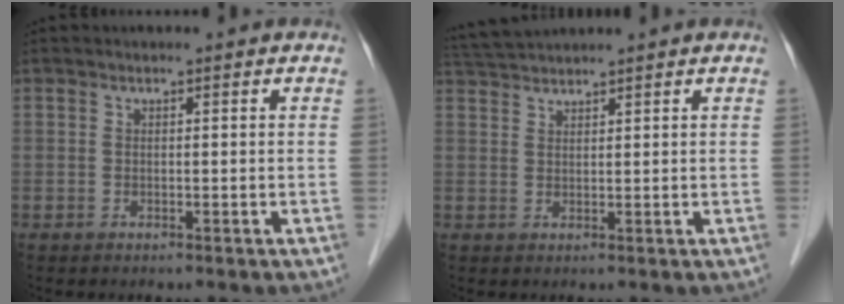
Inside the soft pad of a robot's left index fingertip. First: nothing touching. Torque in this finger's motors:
{"motor_torque": [-0.48, -0.48, 0.02, 0.02]}